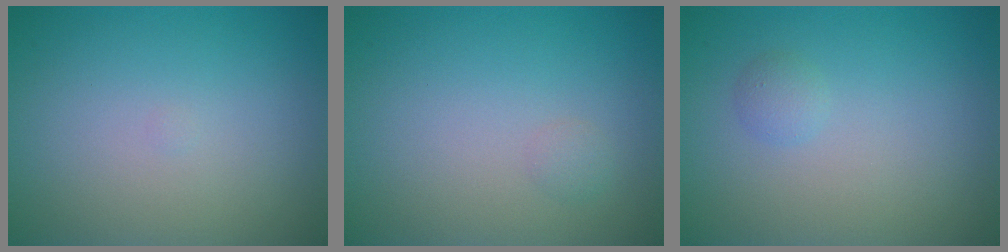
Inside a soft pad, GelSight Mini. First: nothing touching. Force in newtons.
{"total": 0.6, "press": 0.6, "slide": 0.0}
{"total": 0.9, "press": 0.9, "slide": 0.1}